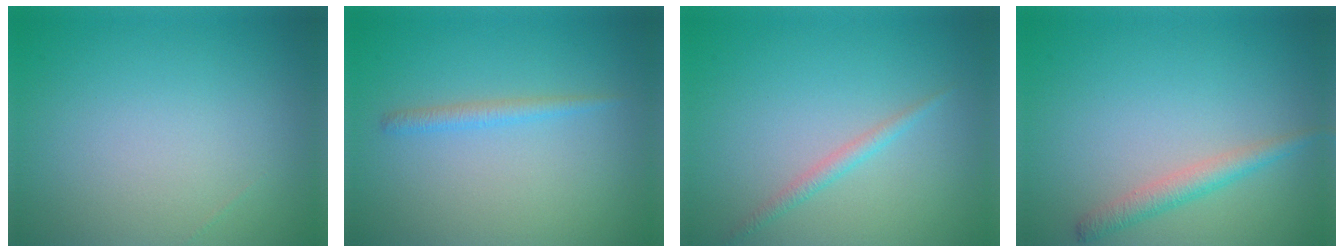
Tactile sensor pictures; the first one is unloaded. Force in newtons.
{"total": 1.3, "press": 1.3, "slide": 0.0}
{"total": 1.3, "press": 1.3, "slide": 0.1}
{"total": 2.2, "press": 2.2, "slide": 0.0}